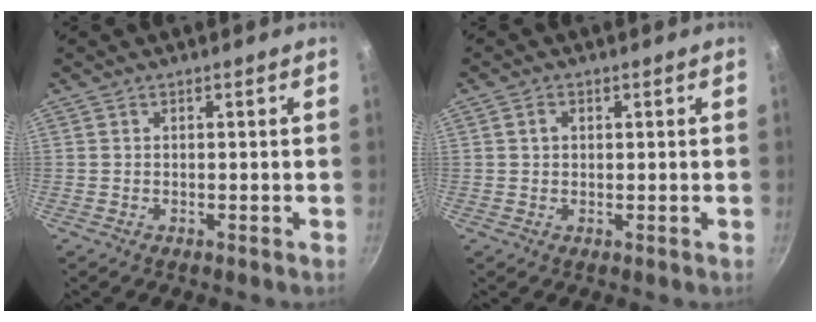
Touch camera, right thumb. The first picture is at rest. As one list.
[{"total": 1.8, "force": [0.5, 1.5, 1.0], "torque": [-0.011, 0.005, 0.007]}]